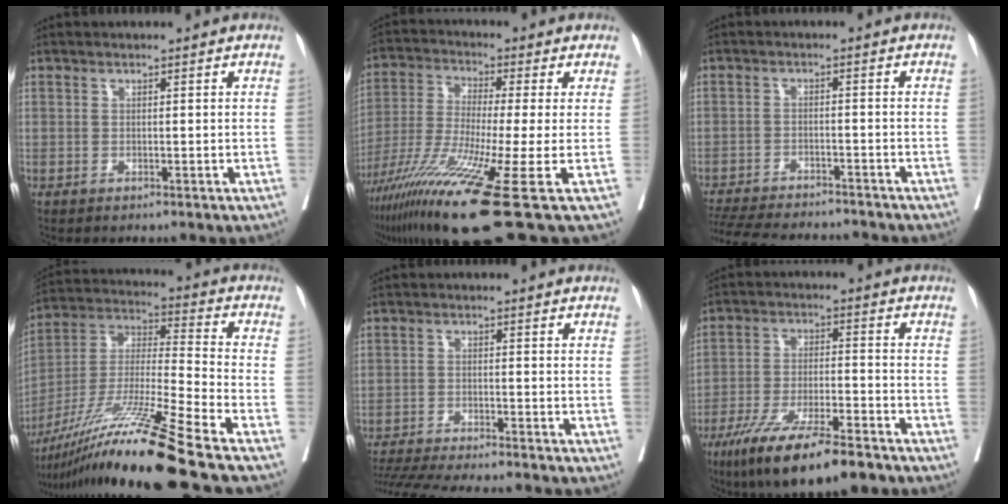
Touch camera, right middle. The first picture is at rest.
{"total": 16.9, "force": [-8.9, -1.2, 14.3], "torque": [-0.259, -0.046, -0.164]}
{"total": 16.1, "force": [-14.6, 3.2, 5.9], "torque": [-0.140, -0.018, -0.209]}
{"total": 22.4, "force": [-16.3, -1.8, 15.2], "torque": [-0.301, -0.037, -0.304]}
{"total": 14.5, "force": [-13.2, 0.8, 6.1], "torque": [-0.100, -0.021, -0.197]}
{"total": 14.9, "force": [-10.4, 2.7, 10.3], "torque": [-0.179, -0.031, -0.178]}